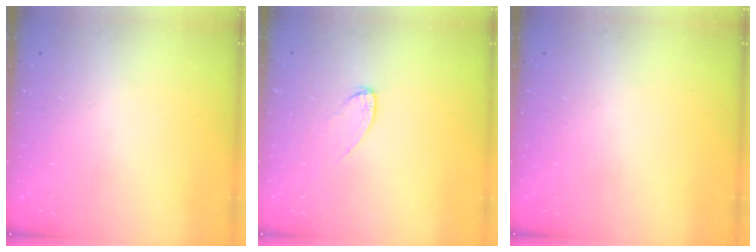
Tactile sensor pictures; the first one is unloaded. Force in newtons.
{"total": 7.0, "press": 7.0, "slide": 0.4}
{"total": 0.0}